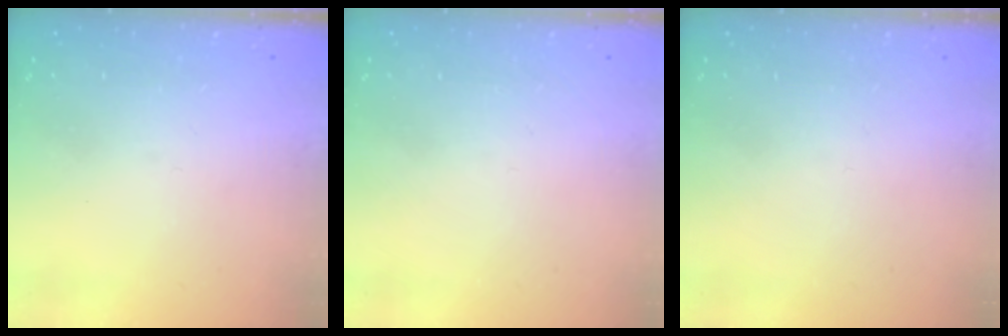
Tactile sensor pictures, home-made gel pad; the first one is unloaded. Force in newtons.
{"total": 1.6, "press": 1.6, "slide": 0.1}
{"total": 1.8, "press": 1.7, "slide": 0.1}